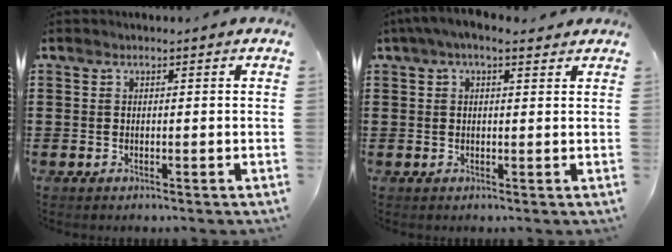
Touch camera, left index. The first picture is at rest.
{"total": 2.8, "force": [1.5, 0.9, 2.2], "torque": [-0.045, 0.008, 0.027]}